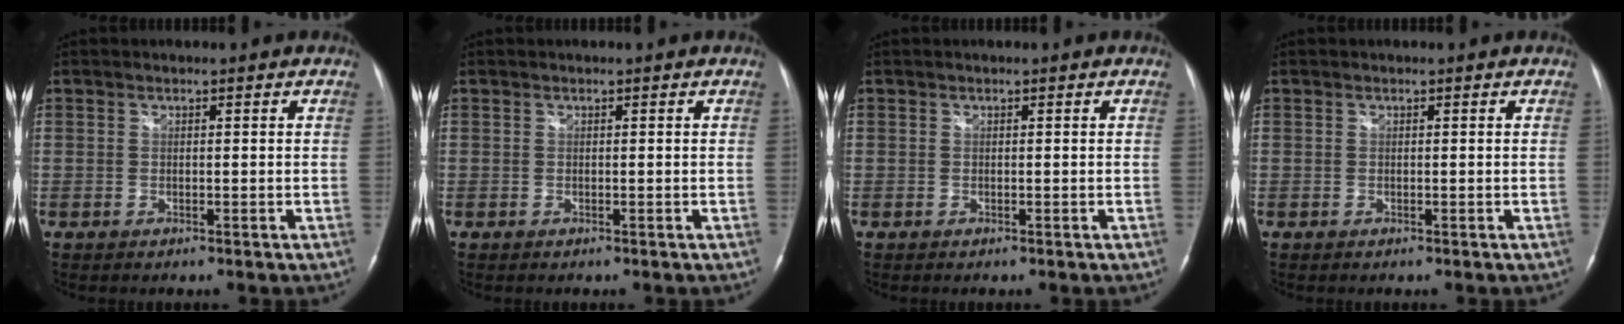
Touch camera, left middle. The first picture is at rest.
{"total": 0.0}
{"total": 0.0}
{"total": 0.0}